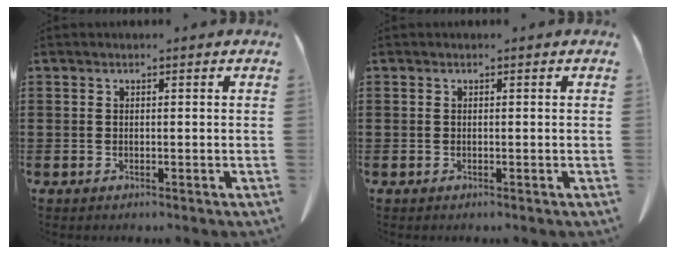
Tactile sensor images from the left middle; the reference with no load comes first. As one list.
[{"total": 0.0}]